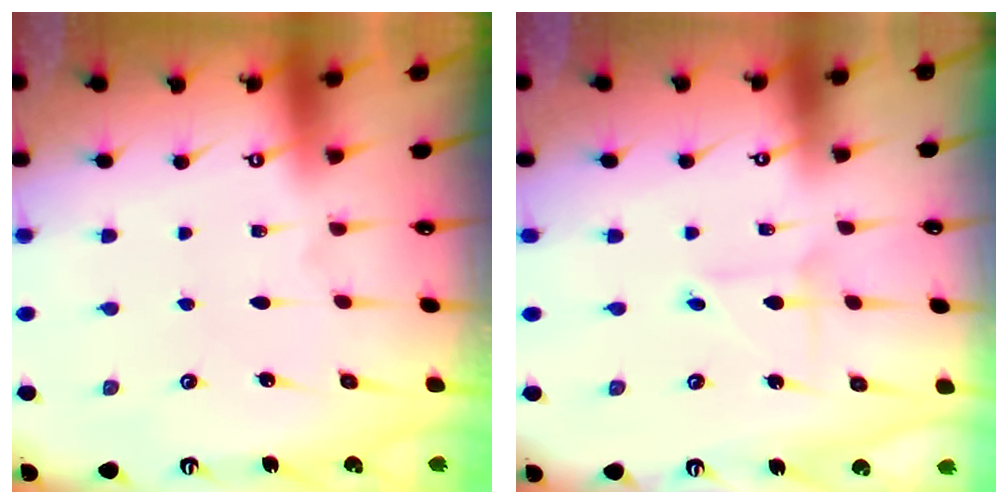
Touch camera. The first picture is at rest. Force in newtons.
{"total": 1.8, "press": 1.8, "slide": 0.2}